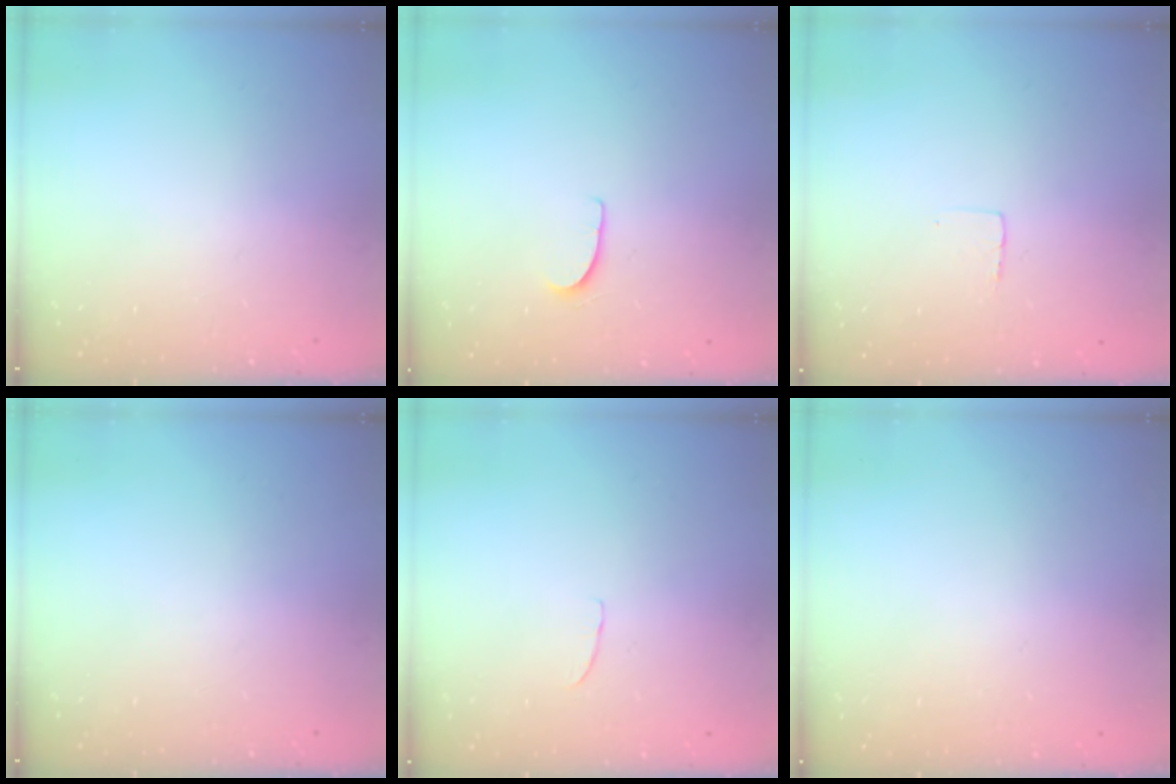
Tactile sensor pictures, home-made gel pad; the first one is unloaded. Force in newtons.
{"total": 5.1, "press": 5.1, "slide": 0.4}
{"total": 3.0, "press": 3.0, "slide": 0.2}
{"total": 0.0}
{"total": 3.7, "press": 3.7, "slide": 0.3}
{"total": 0.0}